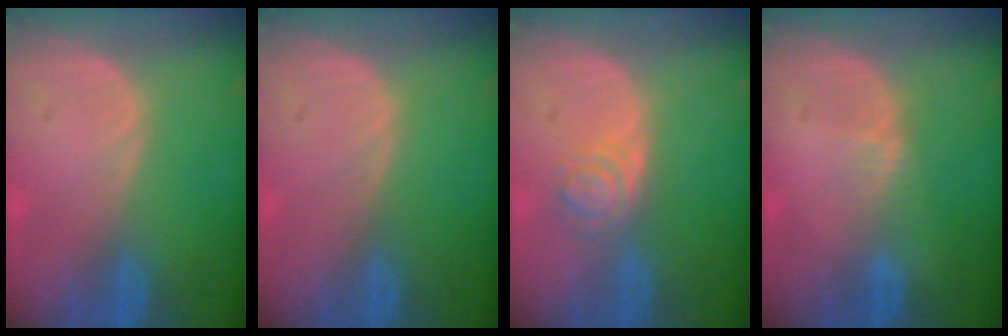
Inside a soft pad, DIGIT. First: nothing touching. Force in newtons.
{"total": 0.0}
{"total": 4.3, "press": 3.7, "slide": 2.2}
{"total": 1.3, "press": 1.3, "slide": 0.2}